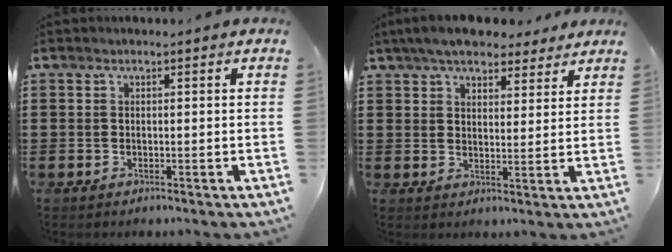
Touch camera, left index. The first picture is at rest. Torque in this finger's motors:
{"motor_torque": [0.96, -1.18, 0.25, 0.11]}